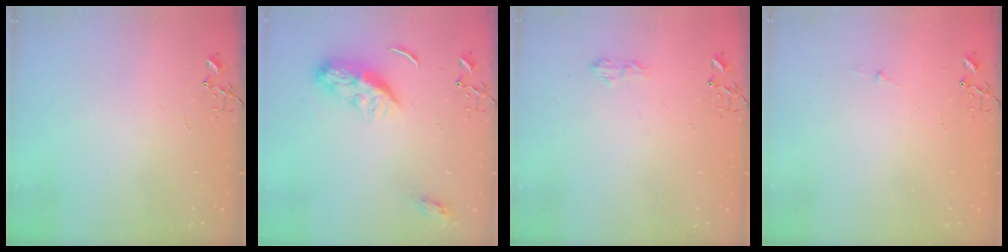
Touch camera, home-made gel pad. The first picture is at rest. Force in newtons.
{"total": 11.2, "press": 11.2, "slide": 0.5}
{"total": 5.9, "press": 5.9, "slide": 0.8}
{"total": 2.6, "press": 2.5, "slide": 0.4}